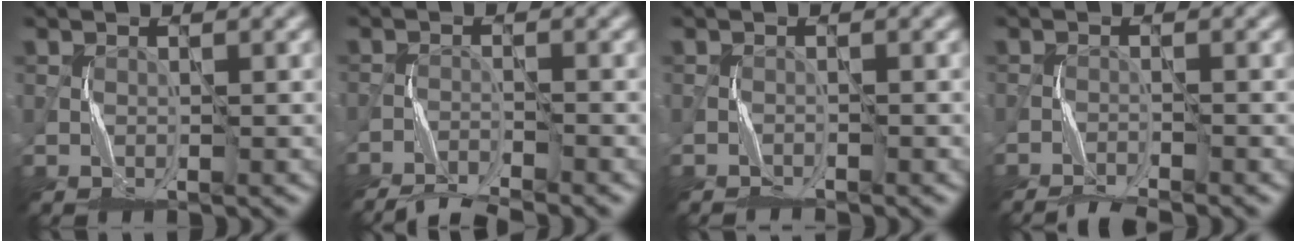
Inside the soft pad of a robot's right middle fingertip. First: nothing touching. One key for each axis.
{"total": 5.5, "fx": -5.2, "fy": 0.6, "fz": 1.7, "tx": -0.038, "ty": -0.016, "tz": -0.090}
{"total": 0.9, "fx": -0.9, "fy": 0.0, "fz": 0.0, "tx": 0.001, "ty": 0.003, "tz": -0.020}
{"total": 3.7, "fx": -3.4, "fy": 0.3, "fz": 1.2, "tx": -0.027, "ty": -0.009, "tz": -0.062}